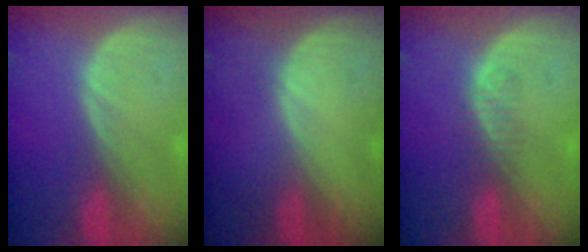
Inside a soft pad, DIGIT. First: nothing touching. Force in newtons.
{"total": 0.6, "press": 0.1, "slide": 0.6}
{"total": 1.9, "press": 1.6, "slide": 1.0}